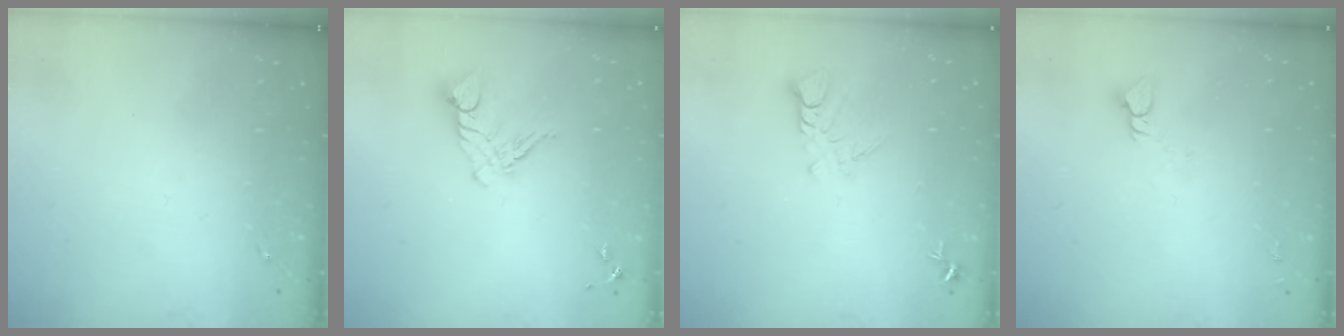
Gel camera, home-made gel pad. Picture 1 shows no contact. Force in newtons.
{"total": 9.9, "press": 9.8, "slide": 1.1}
{"total": 4.3, "press": 4.3, "slide": 0.3}
{"total": 4.3, "press": 4.3, "slide": 0.4}